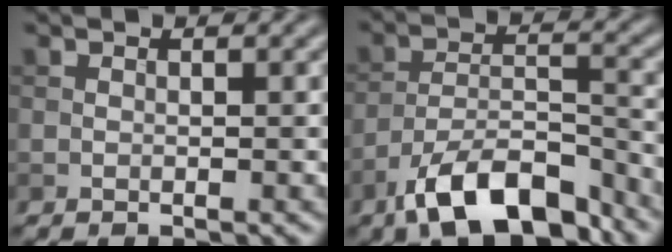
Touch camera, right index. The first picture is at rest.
{"total": 10.0, "force": [-7.0, 3.7, 6.0], "torque": [-0.094, -0.002, -0.130]}